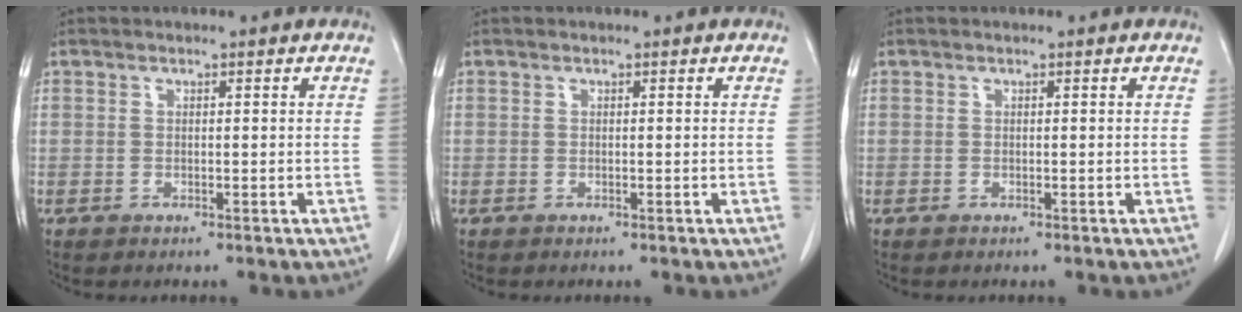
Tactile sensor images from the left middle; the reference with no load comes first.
{"total": 0.0}
{"total": 0.0}